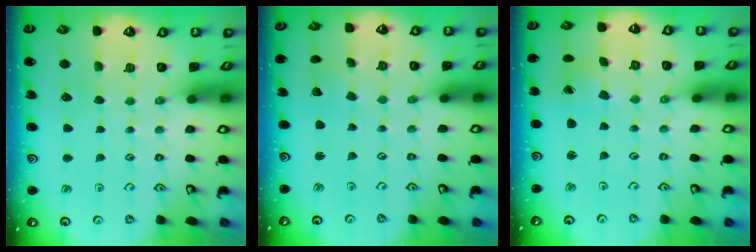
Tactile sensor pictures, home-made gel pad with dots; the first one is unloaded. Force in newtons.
{"total": 1.8, "press": 1.8, "slide": 0.1}
{"total": 0.6, "press": 0.6, "slide": 0.2}